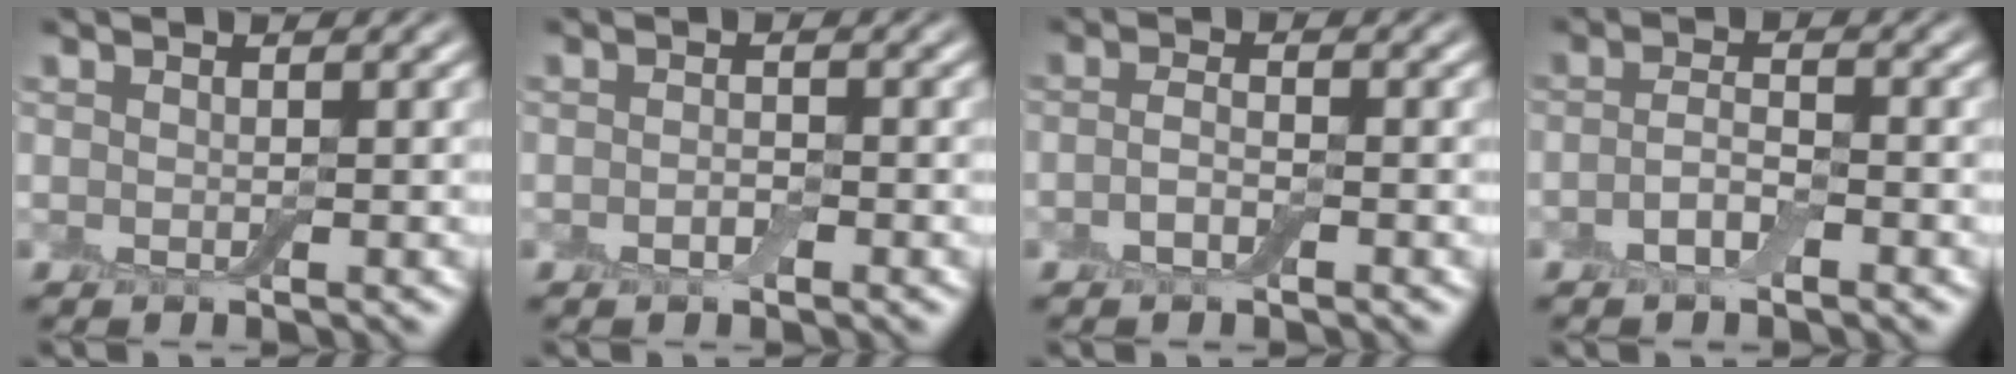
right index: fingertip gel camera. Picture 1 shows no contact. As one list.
[{"total": 1.0, "force": [-0.5, 0.5, 0.8], "torque": [-0.015, 0.000, -0.008]}, {"total": 1.5, "force": [-0.7, 0.5, 1.2], "torque": [-0.029, 0.000, -0.017]}, {"total": 2.1, "force": [-1.1, 0.7, 1.7], "torque": [-0.036, 0.004, -0.025]}]